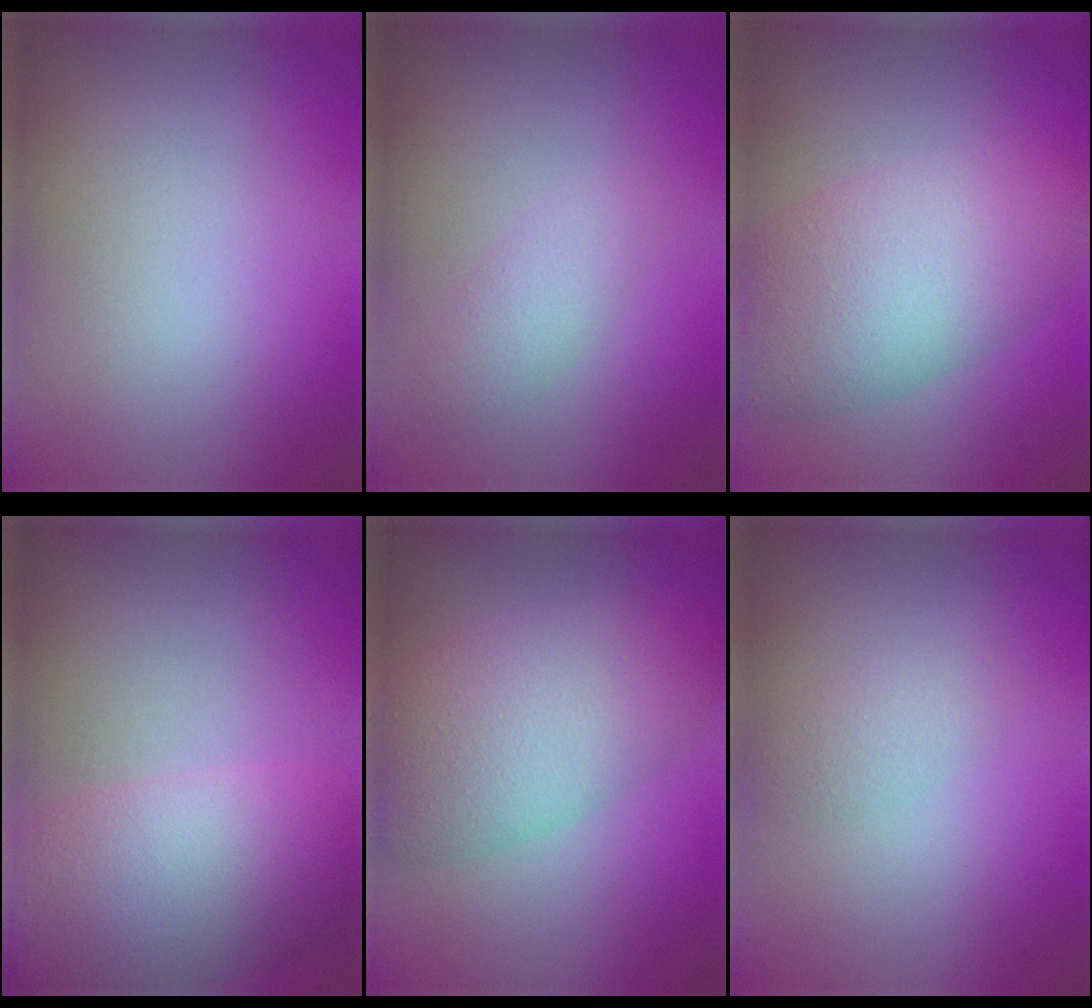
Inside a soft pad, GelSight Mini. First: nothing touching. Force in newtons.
{"total": 1.9, "press": 1.9, "slide": 0.1}
{"total": 7.7, "press": 7.7, "slide": 0.3}
{"total": 6.8, "press": 6.8, "slide": 0.4}
{"total": 7.7, "press": 7.7, "slide": 0.0}
{"total": 1.6, "press": 1.6, "slide": 0.0}